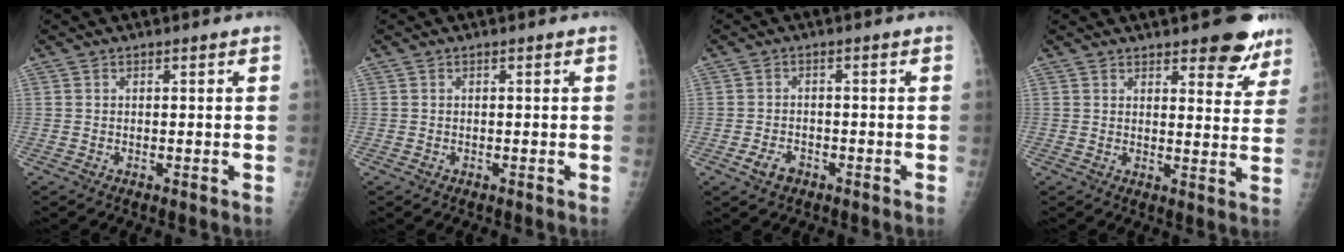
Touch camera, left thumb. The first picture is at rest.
{"total": 0.0}
{"total": 3.3, "force": [-1.8, 2.1, 1.7], "torque": [-0.029, 0.013, -0.029]}
{"total": 9.2, "force": [6.5, 3.4, 5.6], "torque": [-0.032, -0.037, 0.078]}